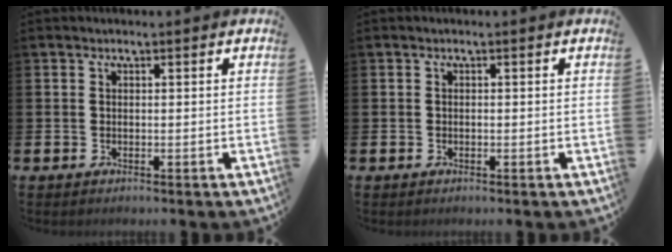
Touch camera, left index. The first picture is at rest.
{"total": 0.0}